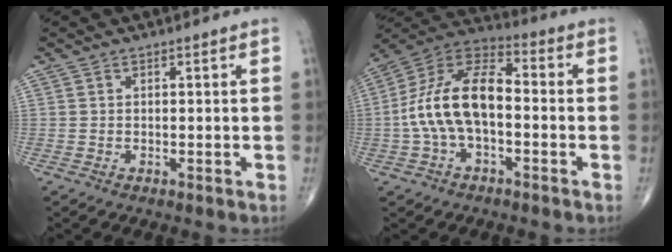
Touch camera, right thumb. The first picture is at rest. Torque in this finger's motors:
{"motor_torque": [0.32, 0.29, 1.65, -0.23, 0.42]}